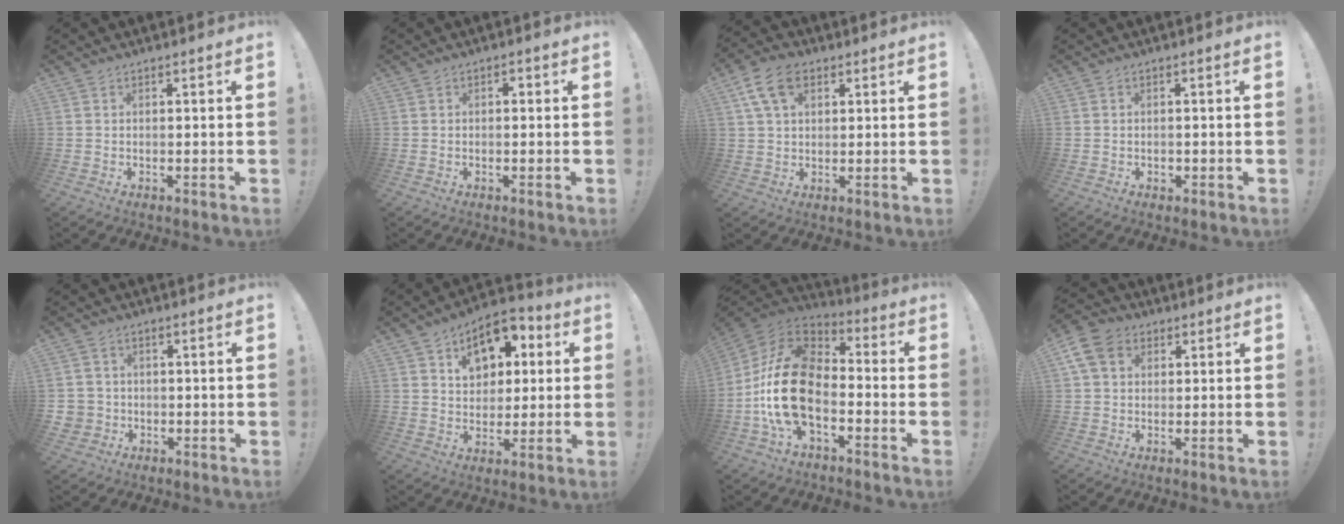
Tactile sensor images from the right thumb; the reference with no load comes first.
{"total": 1.1, "force": [-0.6, 0.7, 0.6], "torque": [-0.012, 0.006, -0.014]}
{"total": 10.1, "force": [4.2, 6.2, 6.9], "torque": [-0.135, 0.003, 0.082]}
{"total": 0.8, "force": [-0.2, 0.7, 0.2], "torque": [-0.011, 0.004, -0.004]}
{"total": 4.4, "force": [-0.1, 4.3, 1.2], "torque": [-0.021, 0.002, 0.000]}
{"total": 12.5, "force": [5.6, 8.7, 6.9], "torque": [-0.100, -0.023, 0.107]}
{"total": 20.2, "force": [-3.9, 12.5, 15.4], "torque": [-0.304, 0.031, -0.057]}
{"total": 9.7, "force": [3.1, 7.3, 5.6], "torque": [-0.120, 0.004, 0.065]}